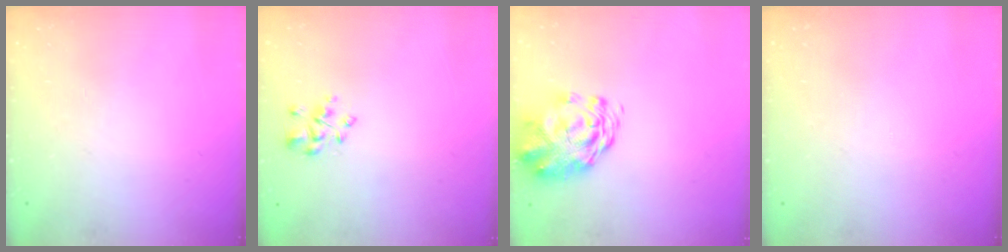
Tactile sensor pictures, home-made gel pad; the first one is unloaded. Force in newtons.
{"total": 3.7, "press": 3.6, "slide": 0.9}
{"total": 2.9, "press": 2.7, "slide": 1.1}
{"total": 0.0}